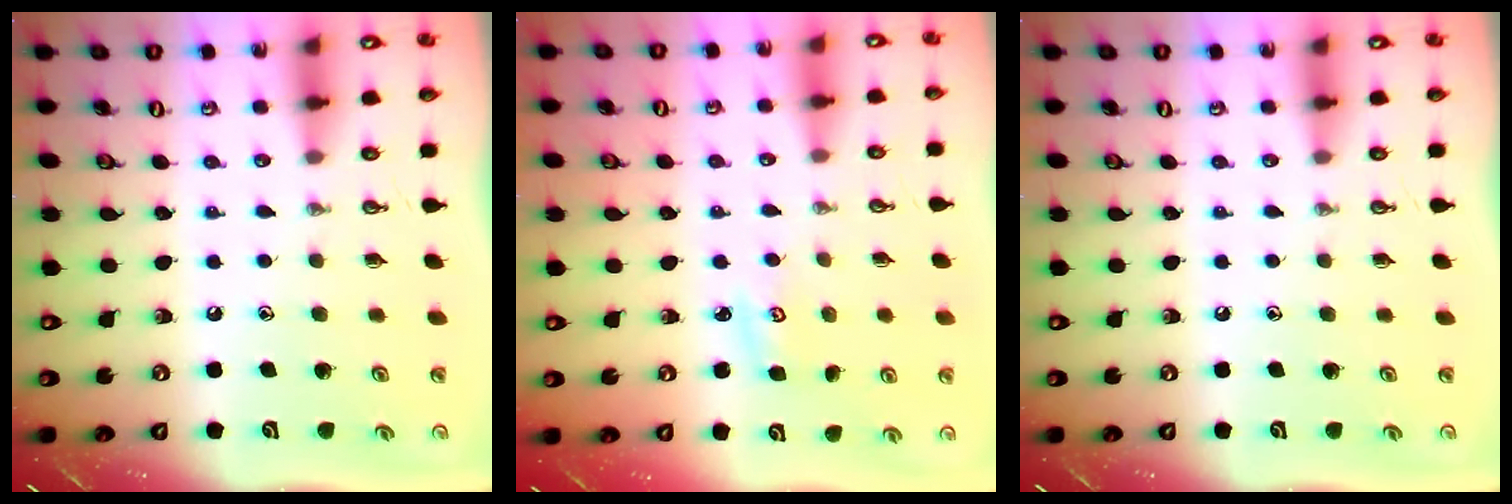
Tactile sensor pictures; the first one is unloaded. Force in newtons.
{"total": 2.8, "press": 2.8, "slide": 0.2}
{"total": 0.0}